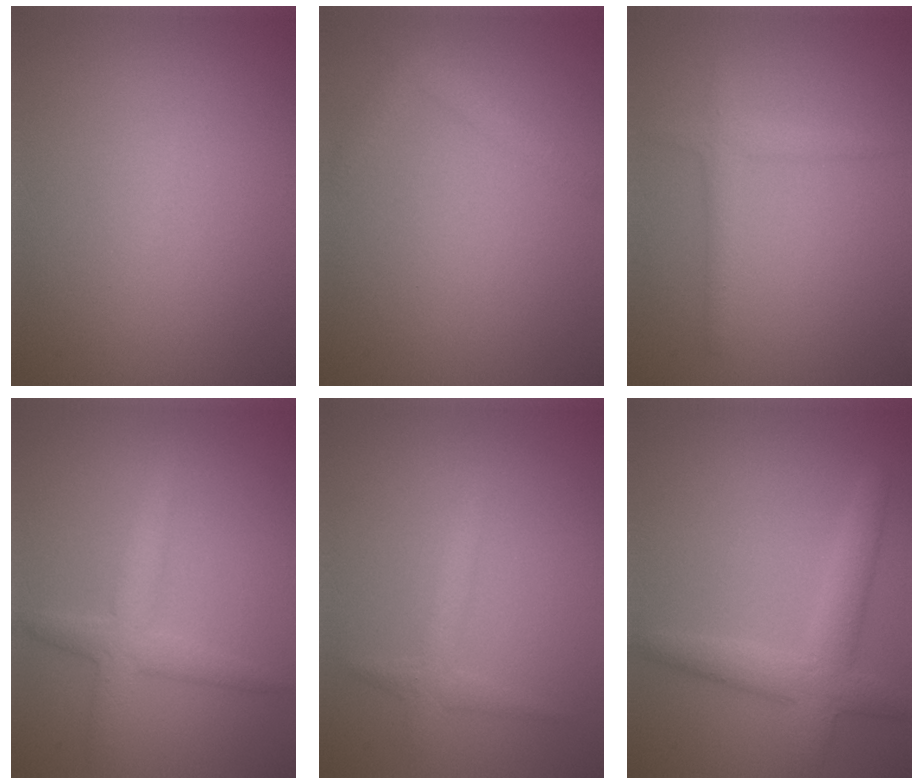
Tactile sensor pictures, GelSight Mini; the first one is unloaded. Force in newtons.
{"total": 1.4, "press": 1.4, "slide": 0.1}
{"total": 1.7, "press": 1.7, "slide": 0.0}
{"total": 3.1, "press": 3.1, "slide": 0.1}
{"total": 1.8, "press": 1.7, "slide": 0.1}
{"total": 4.0, "press": 4.0, "slide": 0.3}